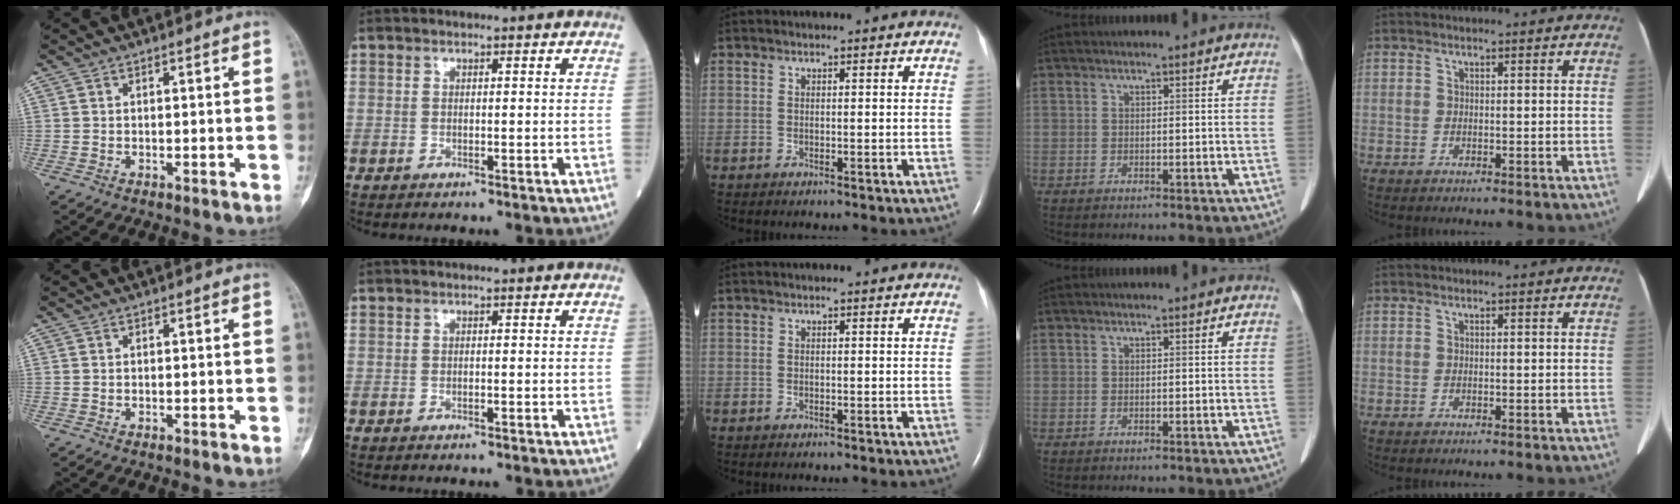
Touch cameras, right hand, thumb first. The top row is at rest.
{}